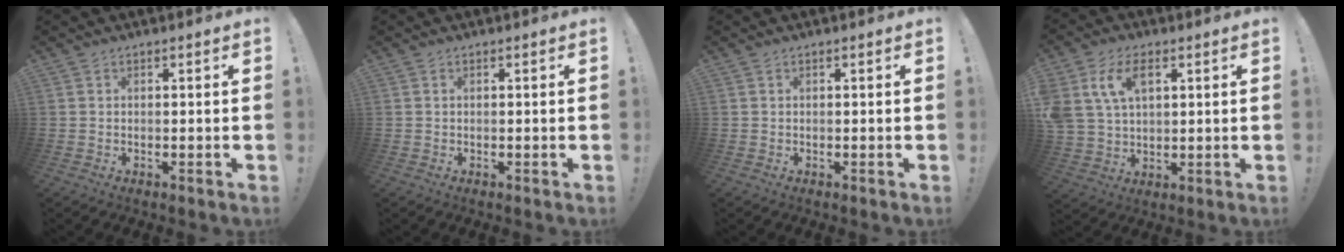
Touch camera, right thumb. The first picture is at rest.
{"total": 0.0}
{"total": 0.0}
{"total": 11.0, "force": [4.7, 7.4, 6.6], "torque": [-0.151, -0.003, 0.089]}